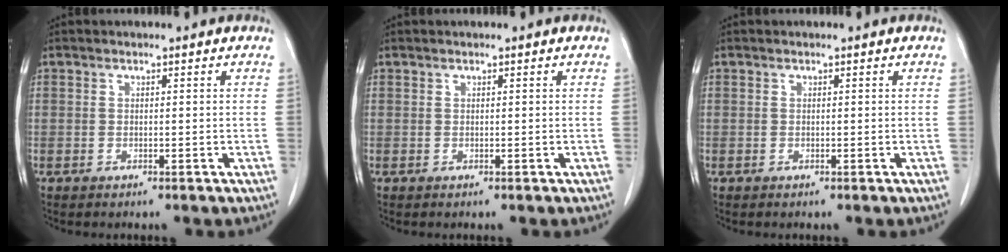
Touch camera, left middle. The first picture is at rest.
{"total": 0.0}
{"total": 0.0}